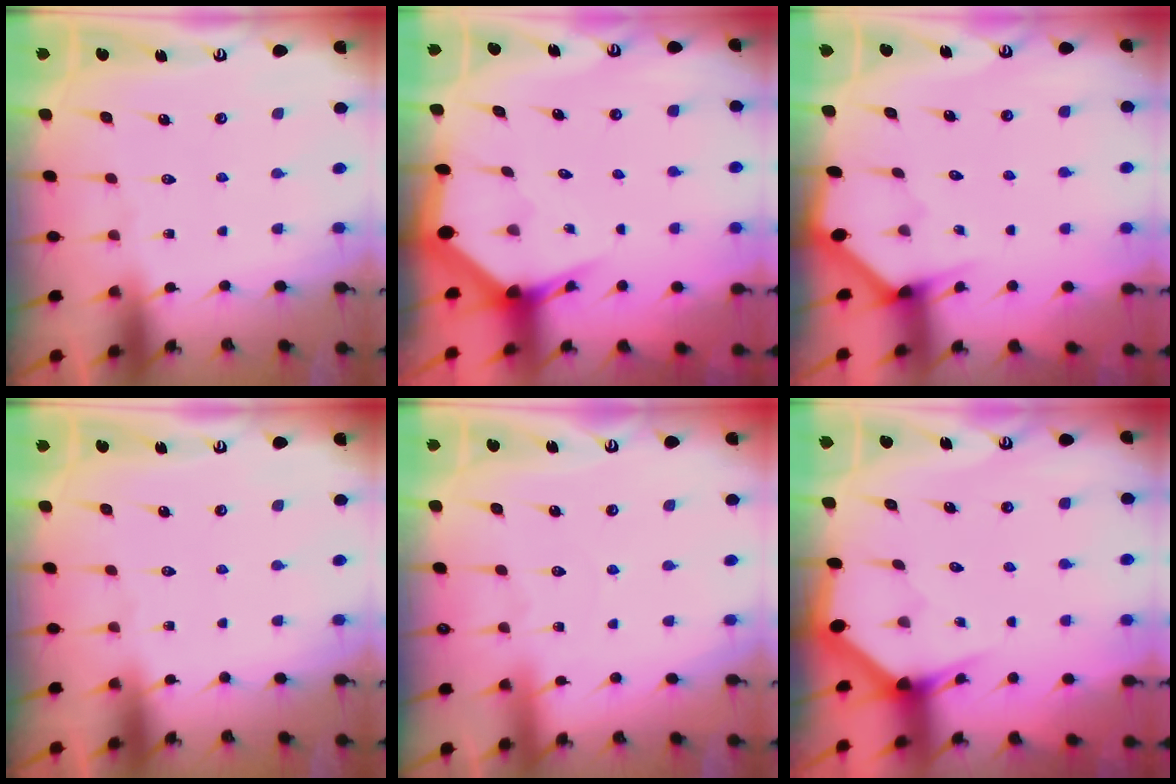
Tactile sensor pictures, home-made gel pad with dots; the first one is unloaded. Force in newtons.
{"total": 3.5, "press": 3.5, "slide": 0.4}
{"total": 2.9, "press": 2.9, "slide": 0.2}
{"total": 0.0}
{"total": 2.8, "press": 2.8, "slide": 0.3}
{"total": 2.9, "press": 2.9, "slide": 0.0}